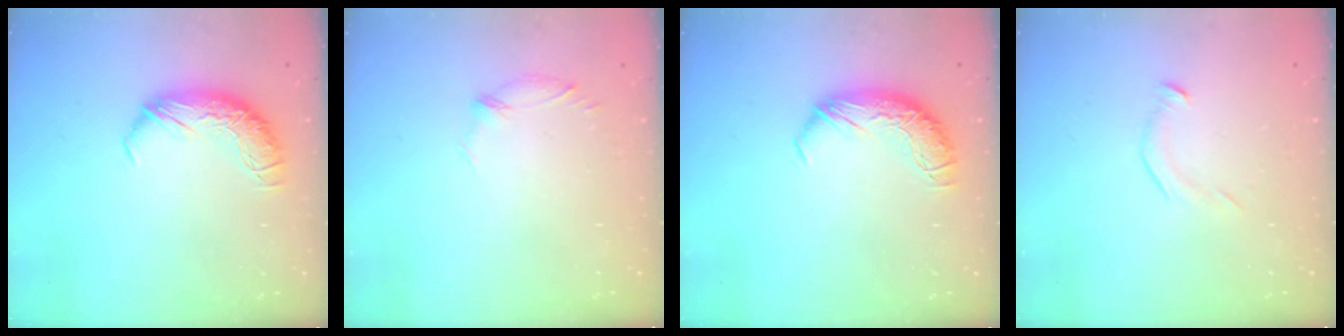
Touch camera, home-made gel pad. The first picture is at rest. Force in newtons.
{"total": 5.4, "press": 5.2, "slide": 1.3}
{"total": 0.0}
{"total": 5.2, "press": 5.1, "slide": 1.0}